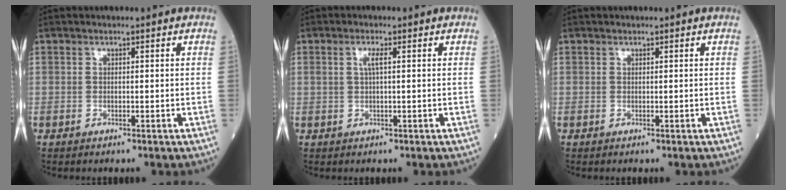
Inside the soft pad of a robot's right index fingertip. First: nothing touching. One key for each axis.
{"total": 1.9, "fx": 0.5, "fy": 0.2, "fz": 1.8, "tx": -0.040, "ty": 0.004, "tz": 0.009}
{"total": 0.0}